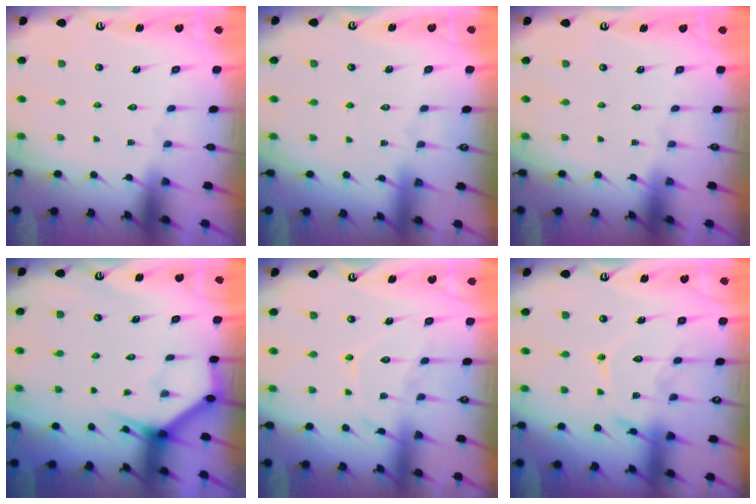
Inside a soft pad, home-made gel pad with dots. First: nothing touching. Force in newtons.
{"total": 2.4, "press": 2.4, "slide": 0.3}
{"total": 0.0}
{"total": 4.0, "press": 3.9, "slide": 0.4}
{"total": 10.2, "press": 10.2, "slide": 0.8}
{"total": 12.3, "press": 12.3, "slide": 0.7}